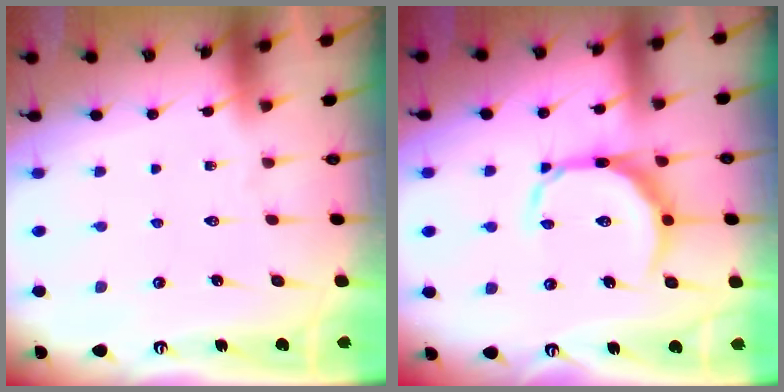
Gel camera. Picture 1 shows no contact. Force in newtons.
{"total": 11.6, "press": 11.6, "slide": 0.4}